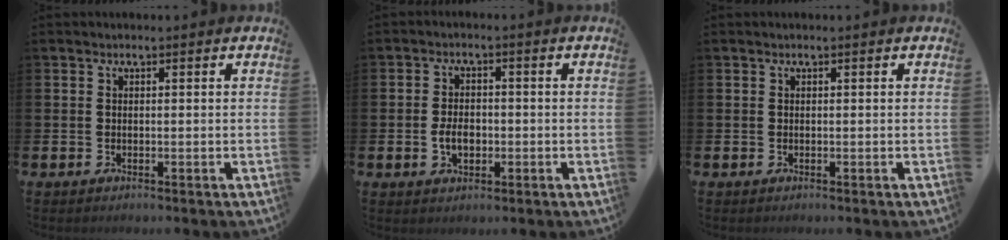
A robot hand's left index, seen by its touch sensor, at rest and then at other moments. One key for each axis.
{"total": 3.4, "fx": -0.7, "fy": 2.2, "fz": 2.5, "tx": -0.024, "ty": -0.005, "tz": -0.019}
{"total": 0.0}